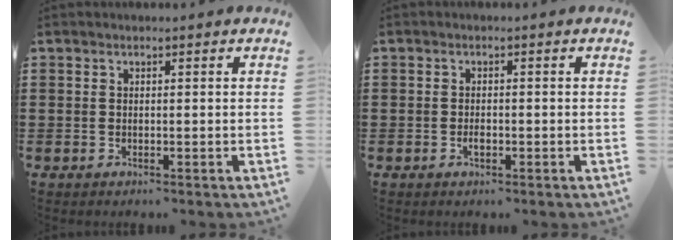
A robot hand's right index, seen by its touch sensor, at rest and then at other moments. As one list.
[{"total": 1.5, "force": [-0.6, 0.6, 1.2], "torque": [-0.025, -0.004, -0.010]}]